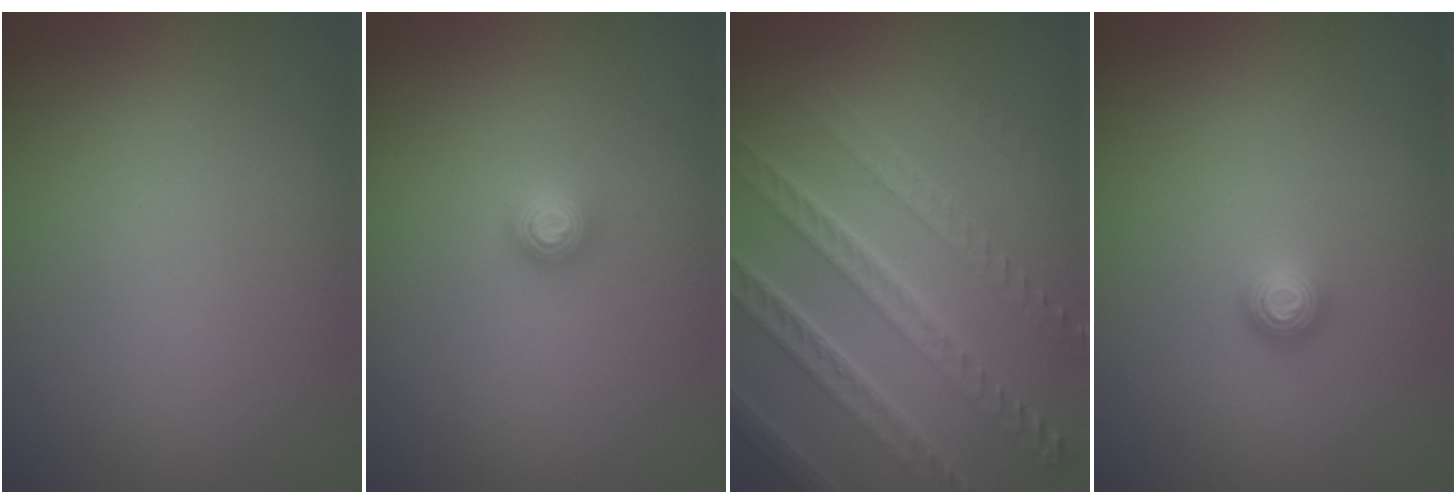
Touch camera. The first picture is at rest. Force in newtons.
{"total": 1.1, "press": 1.1, "slide": 0.0}
{"total": 7.6, "press": 5.4, "slide": 5.3}
{"total": 1.0, "press": 1.0, "slide": 0.1}